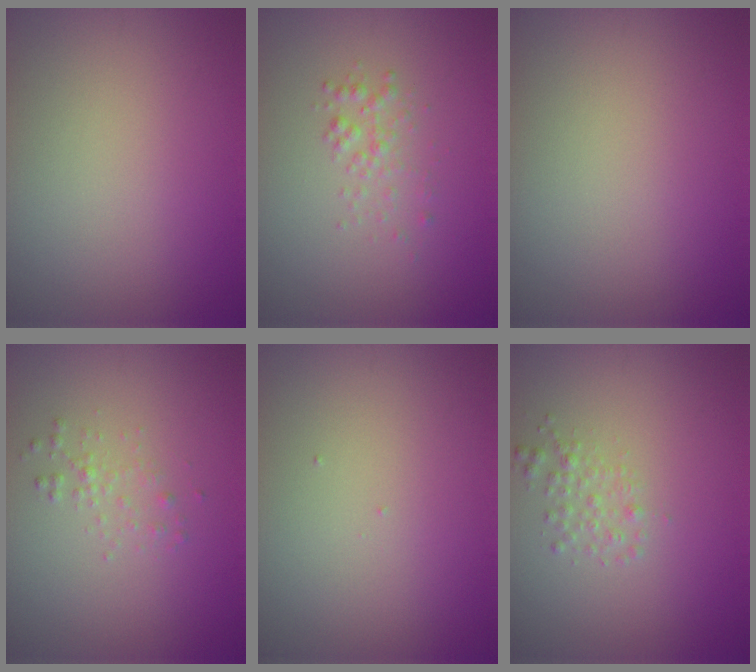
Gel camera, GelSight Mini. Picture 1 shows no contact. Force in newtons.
{"total": 1.4, "press": 1.4, "slide": 0.1}
{"total": 0.0}
{"total": 1.1, "press": 1.1, "slide": 0.0}
{"total": 0.0}
{"total": 1.5, "press": 1.5, "slide": 0.1}